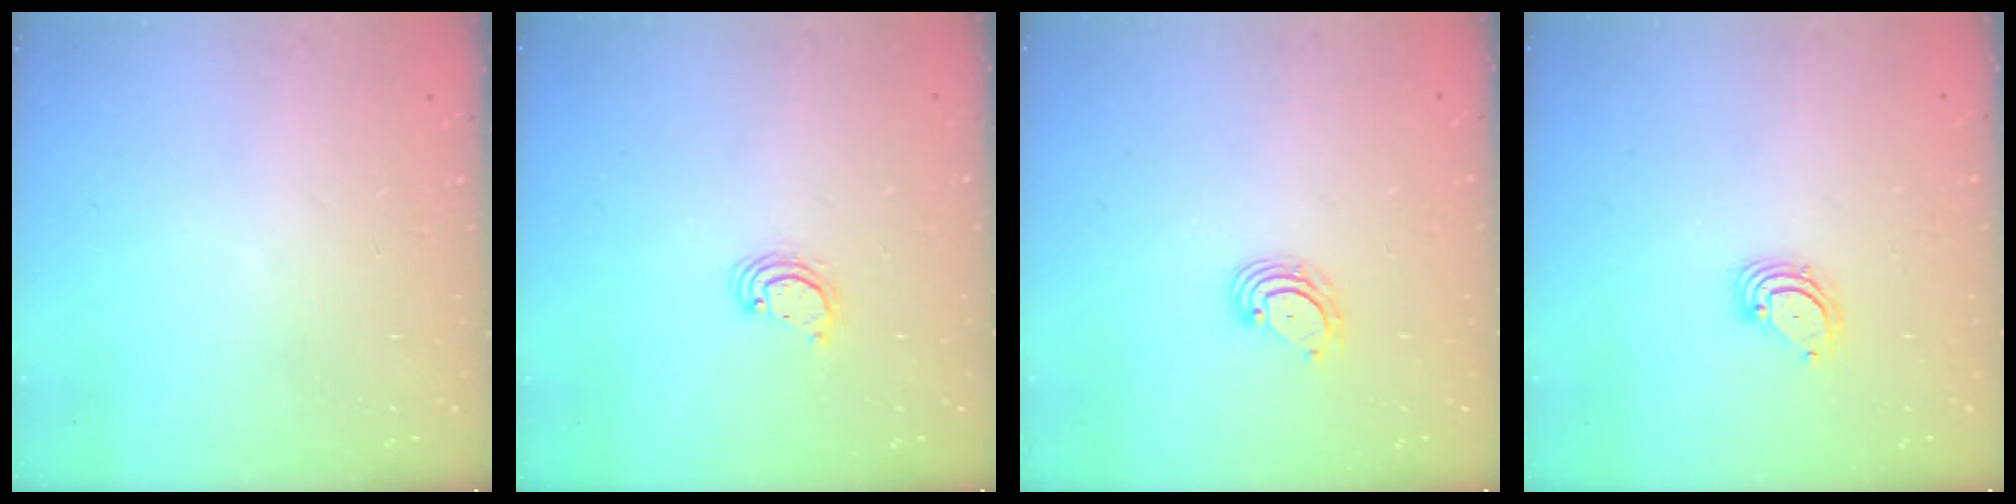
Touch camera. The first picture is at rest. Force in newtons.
{"total": 2.8, "press": 2.8, "slide": 0.2}
{"total": 4.0, "press": 3.9, "slide": 0.4}
{"total": 3.6, "press": 3.6, "slide": 0.3}